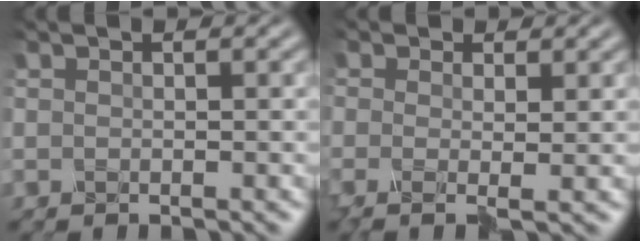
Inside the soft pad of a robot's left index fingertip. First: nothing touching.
{"total": 2.5, "force": [0.4, 1.0, 2.3], "torque": [-0.023, 0.010, -0.004]}